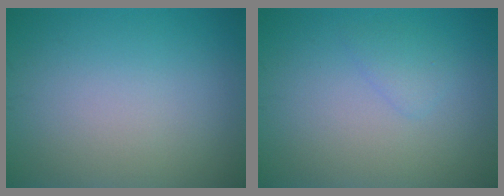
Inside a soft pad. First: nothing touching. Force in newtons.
{"total": 1.2, "press": 1.2, "slide": 0.0}